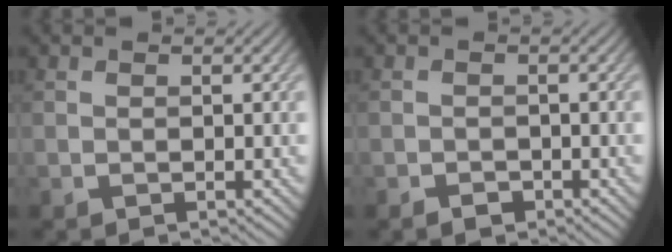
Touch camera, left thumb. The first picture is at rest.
{"total": 1.2, "force": [-1.0, 0.7, 0.3], "torque": [-0.003, 0.000, -0.019]}